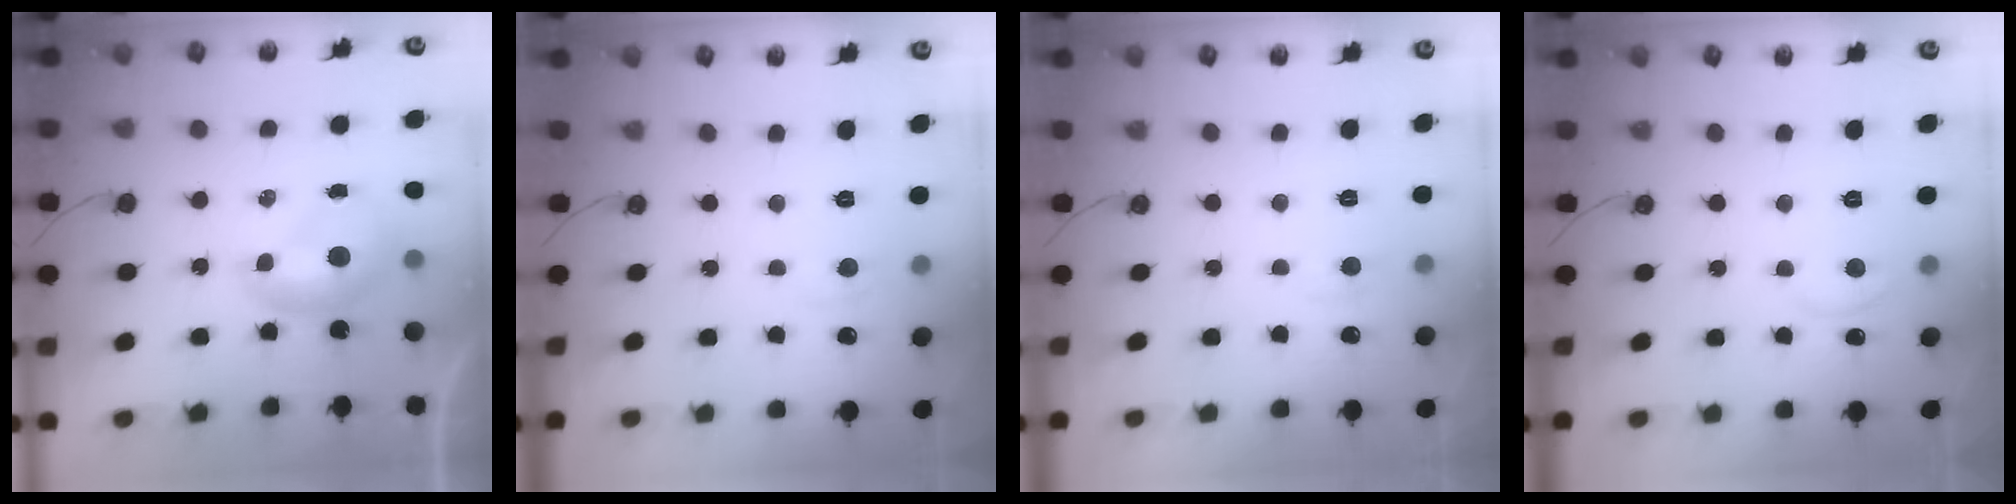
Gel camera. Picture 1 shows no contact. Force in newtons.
{"total": 0.6, "press": 0.6, "slide": 0.2}
{"total": 0.8, "press": 0.0, "slide": 0.8}
{"total": 1.7, "press": 1.6, "slide": 0.3}